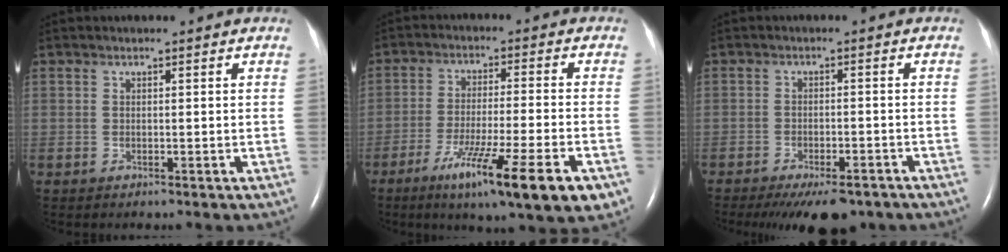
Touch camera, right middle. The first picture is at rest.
{"total": 15.6, "force": [-8.3, 0.6, 13.2], "torque": [-0.182, -0.039, -0.131]}
{"total": 9.7, "force": [-7.5, 3.2, 5.2], "torque": [-0.070, -0.007, -0.107]}